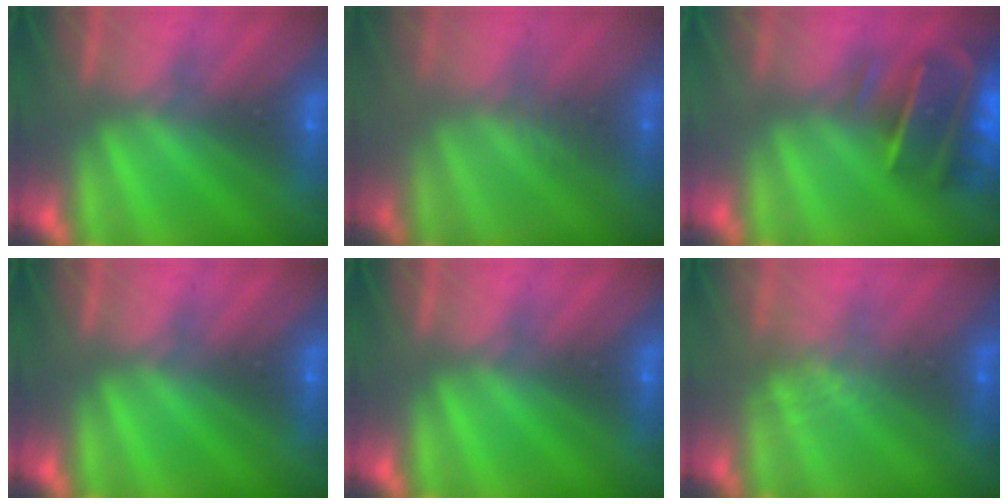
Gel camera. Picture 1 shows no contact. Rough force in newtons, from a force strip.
{"total": 2.4}
{"total": 7.2}
{"total": 0.0}
{"total": 0.0}
{"total": 1.6}